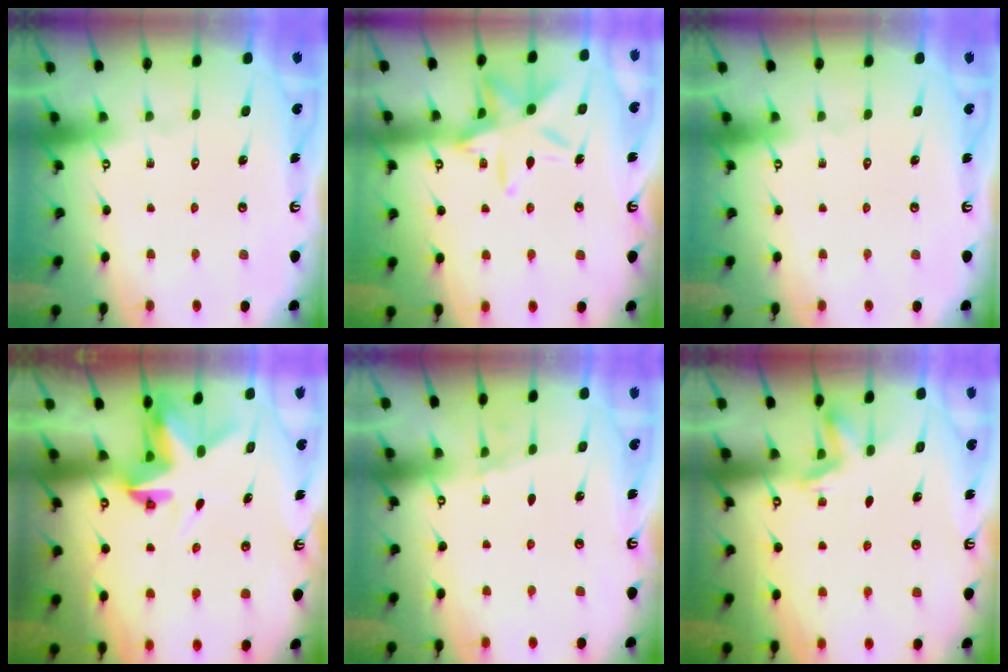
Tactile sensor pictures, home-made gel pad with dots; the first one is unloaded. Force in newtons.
{"total": 12.8, "press": 12.8, "slide": 0.8}
{"total": 0.0}
{"total": 4.0, "press": 4.0, "slide": 0.1}
{"total": 4.3, "press": 3.5, "slide": 2.5}
{"total": 2.0, "press": 1.7, "slide": 1.0}